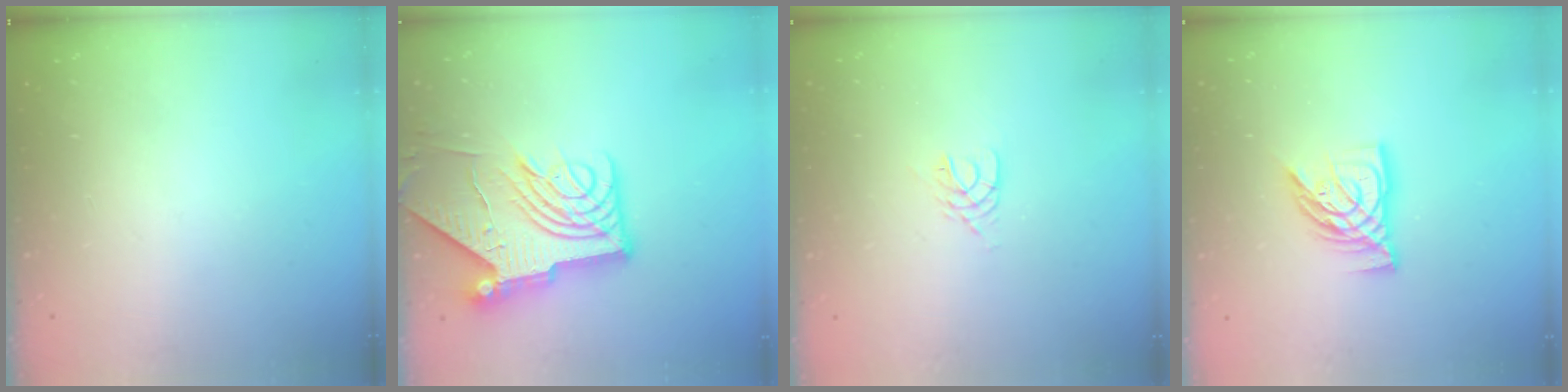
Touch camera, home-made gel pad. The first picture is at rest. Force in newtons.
{"total": 15.2, "press": 15.1, "slide": 1.5}
{"total": 3.5, "press": 3.5, "slide": 0.5}
{"total": 11.0, "press": 11.0, "slide": 1.0}